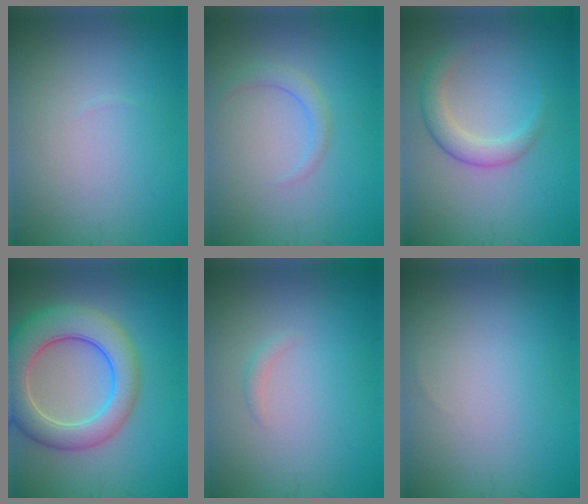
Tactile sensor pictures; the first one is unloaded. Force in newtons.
{"total": 1.5, "press": 1.5, "slide": 0.1}
{"total": 2.8, "press": 2.8, "slide": 0.1}
{"total": 8.1, "press": 8.0, "slide": 0.8}
{"total": 0.7, "press": 0.7, "slide": 0.0}
{"total": 0.0}